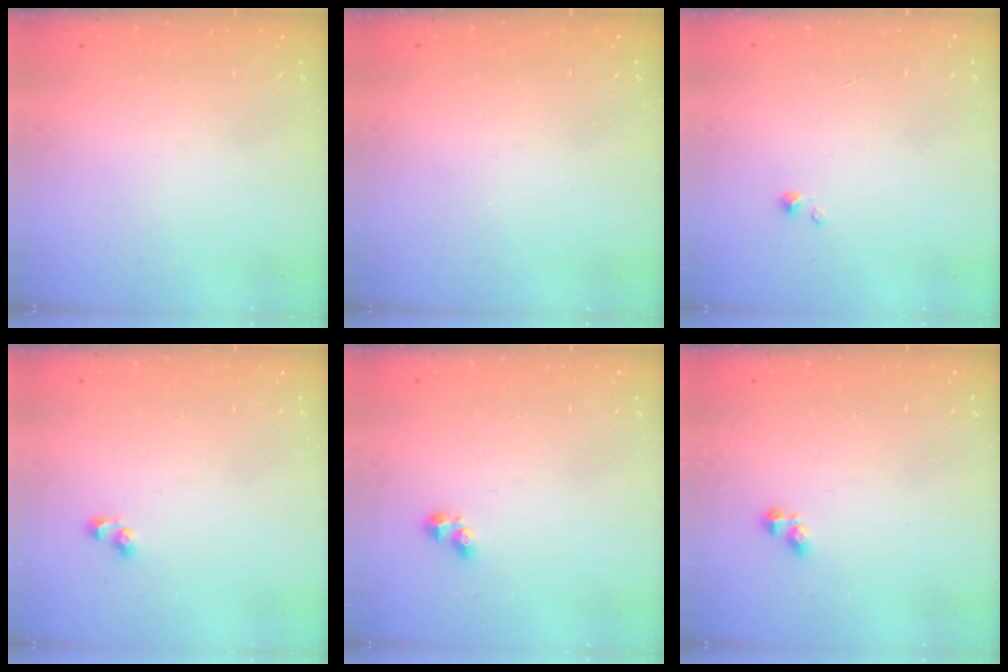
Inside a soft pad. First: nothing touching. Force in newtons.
{"total": 0.0}
{"total": 0.6, "press": 0.6, "slide": 0.1}
{"total": 4.7, "press": 4.2, "slide": 2.2}
{"total": 2.6, "press": 2.5, "slide": 0.7}
{"total": 2.5, "press": 2.5, "slide": 0.4}